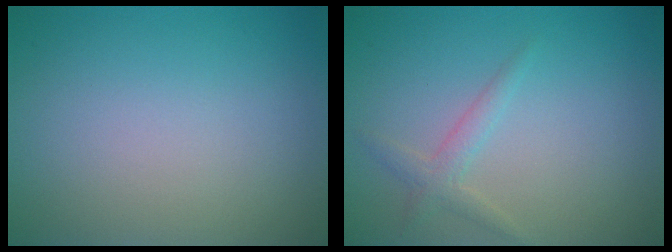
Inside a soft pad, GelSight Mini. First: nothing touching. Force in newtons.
{"total": 1.6, "press": 1.6, "slide": 0.0}